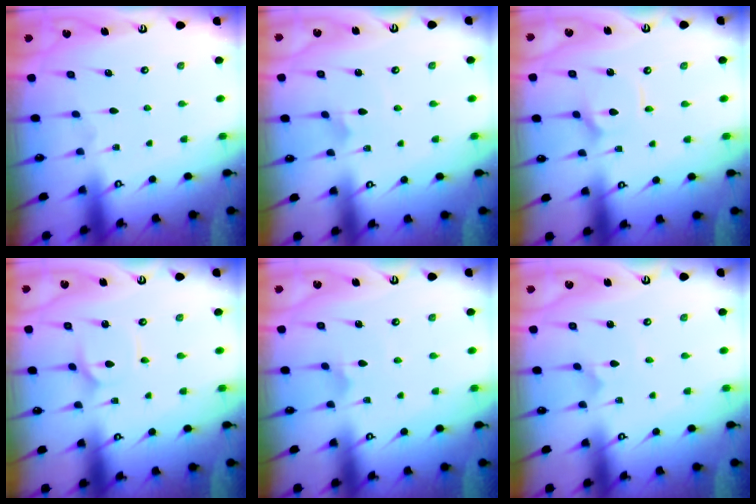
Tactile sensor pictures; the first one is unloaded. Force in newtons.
{"total": 2.1, "press": 2.1, "slide": 0.1}
{"total": 4.3, "press": 4.3, "slide": 0.5}
{"total": 2.3, "press": 2.3, "slide": 0.3}
{"total": 4.4, "press": 4.3, "slide": 0.4}
{"total": 1.0, "press": 1.0, "slide": 0.0}